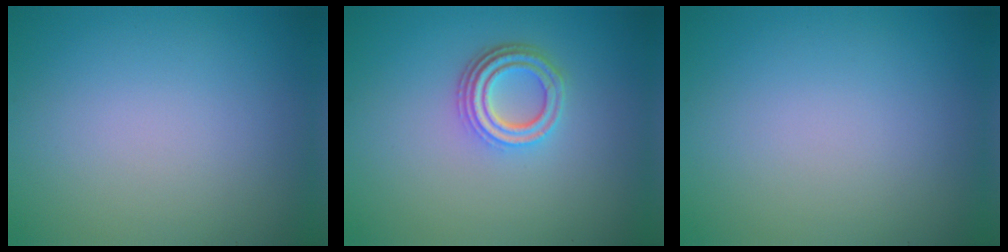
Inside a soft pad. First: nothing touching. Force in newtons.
{"total": 3.9, "press": 3.0, "slide": 2.5}
{"total": 0.0}